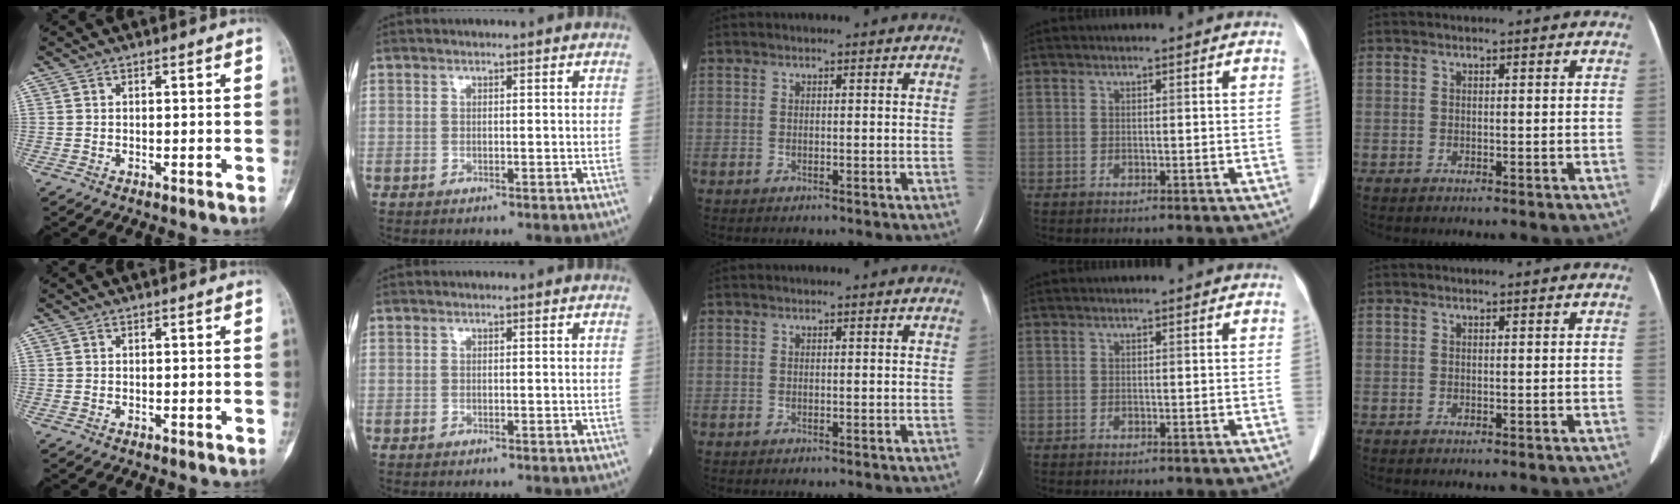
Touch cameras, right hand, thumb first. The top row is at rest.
{}